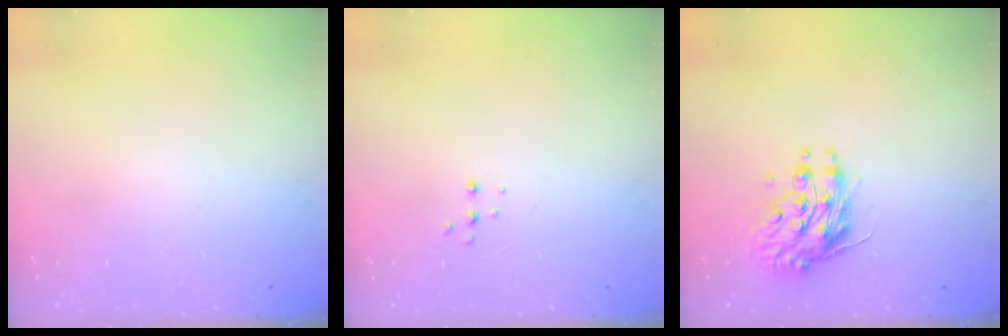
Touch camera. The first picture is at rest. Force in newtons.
{"total": 5.0, "press": 4.9, "slide": 0.9}
{"total": 10.4, "press": 10.4, "slide": 0.8}